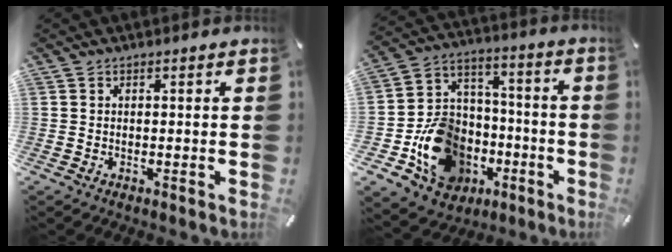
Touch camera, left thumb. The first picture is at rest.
{"total": 17.1, "force": [-6.6, 14.0, 7.2], "torque": [-0.112, 0.038, -0.105]}